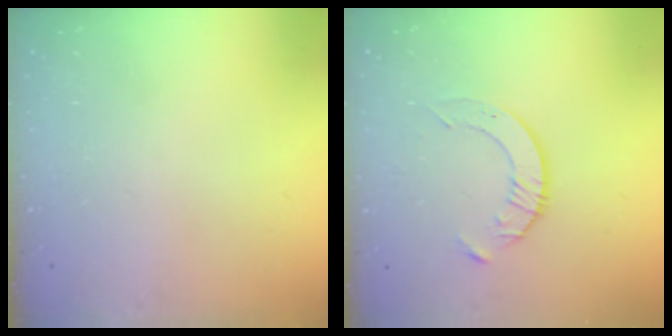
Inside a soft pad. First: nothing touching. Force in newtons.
{"total": 4.7, "press": 4.6, "slide": 0.6}